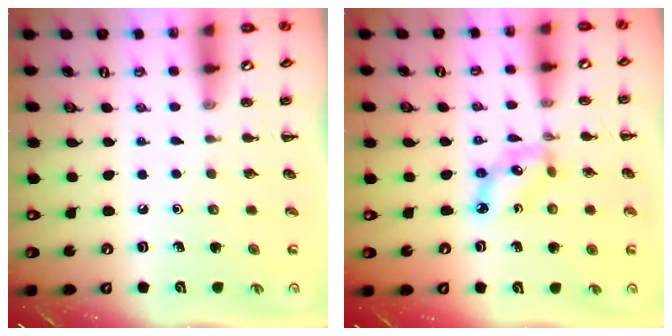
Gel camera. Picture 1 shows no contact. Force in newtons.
{"total": 6.7, "press": 6.5, "slide": 1.6}